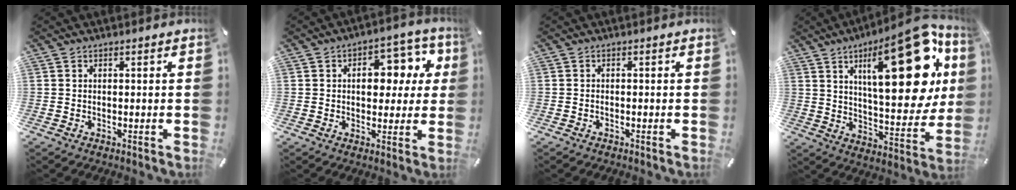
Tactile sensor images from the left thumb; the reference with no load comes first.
{"total": 11.3, "force": [2.5, 7.2, 8.3], "torque": [-0.096, -0.009, 0.036]}
{"total": 1.1, "force": [-0.7, 0.4, 0.7], "torque": [-0.015, 0.000, -0.014]}
{"total": 29.8, "force": [11.6, 11.9, 24.8], "torque": [-0.342, -0.064, 0.181]}